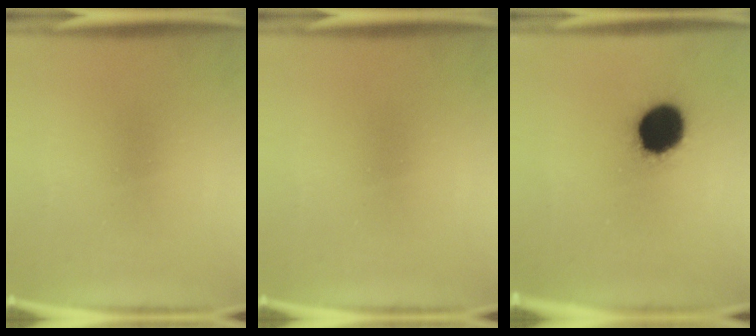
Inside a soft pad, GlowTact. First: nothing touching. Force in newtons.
{"total": 0.0}
{"total": 15.2}